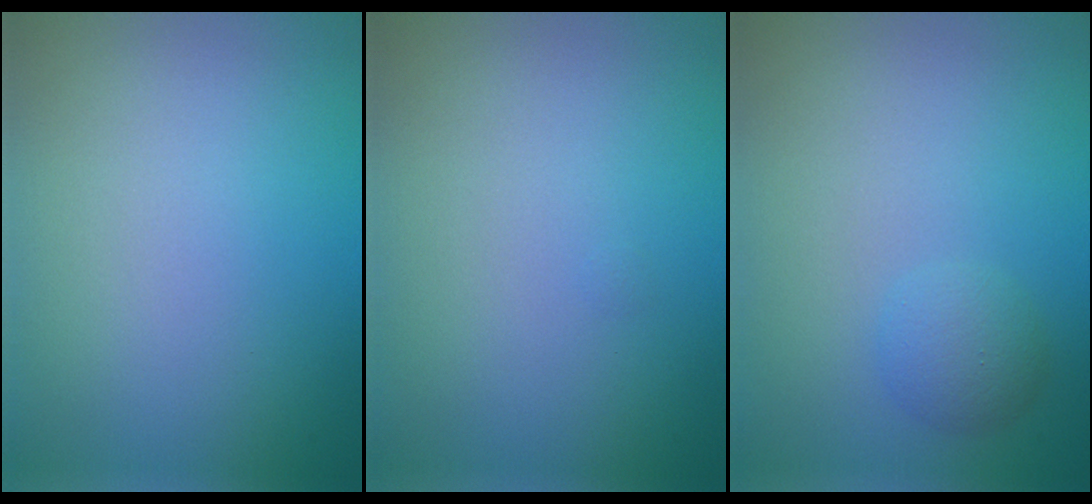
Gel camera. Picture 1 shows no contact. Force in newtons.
{"total": 0.0}
{"total": 1.8, "press": 1.8, "slide": 0.1}